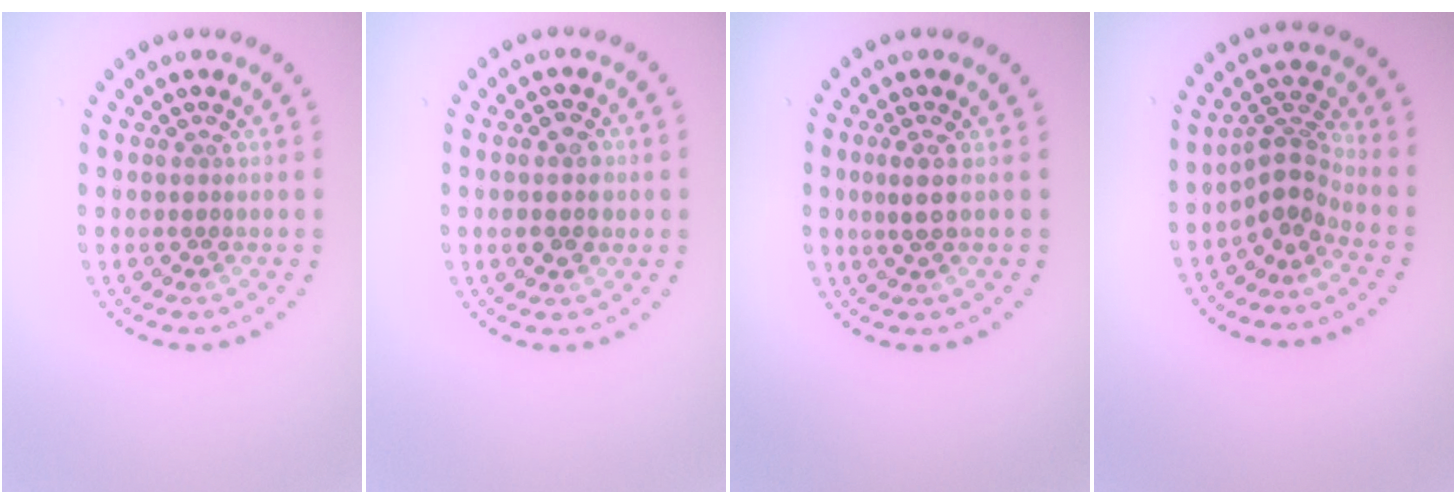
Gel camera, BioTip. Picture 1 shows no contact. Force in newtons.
{"total": 2.8, "press": 2.8, "slide": 0.0}
{"total": 1.7, "press": 1.4, "slide": 1.0}
{"total": 3.4, "press": 2.4, "slide": 2.4}